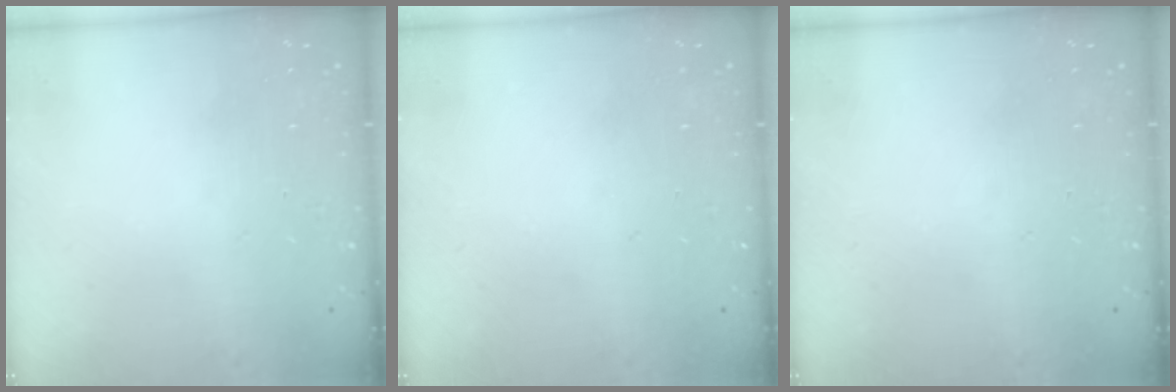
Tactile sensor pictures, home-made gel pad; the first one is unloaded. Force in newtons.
{"total": 0.0}
{"total": 0.0}